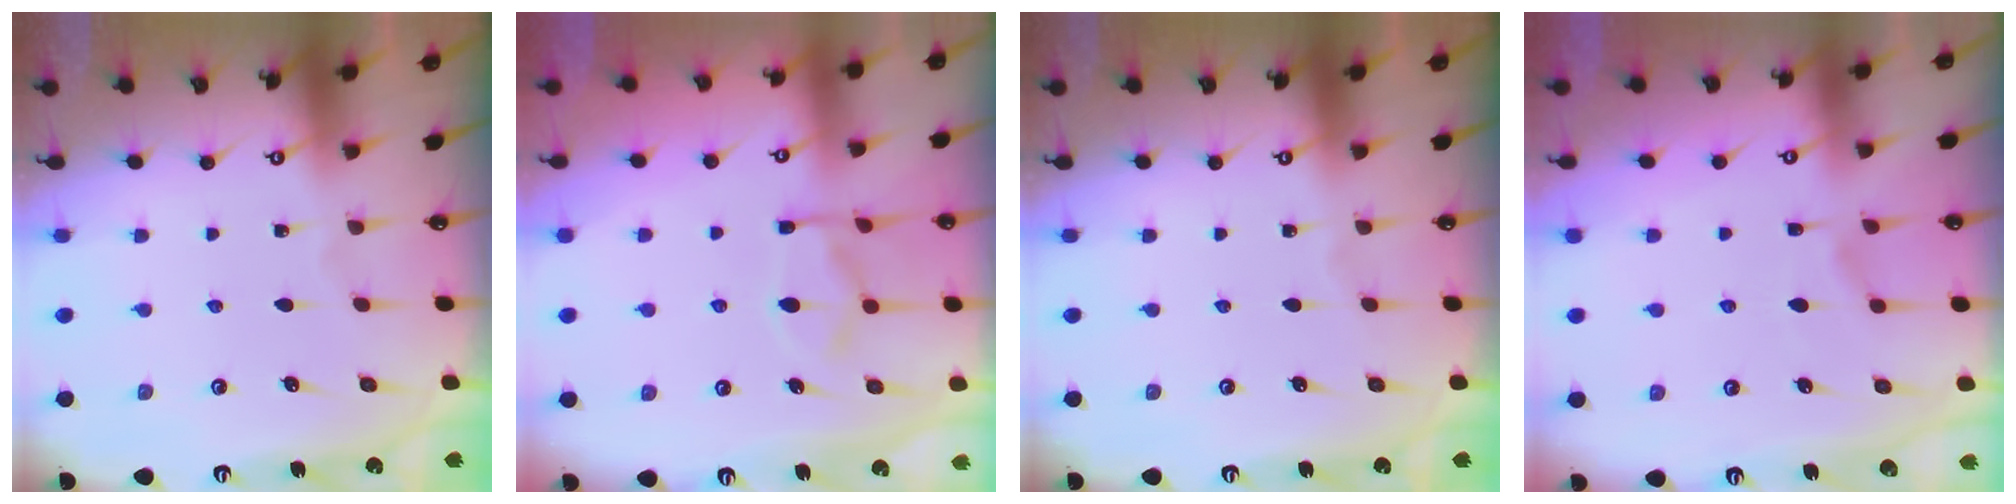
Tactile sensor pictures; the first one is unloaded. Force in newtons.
{"total": 7.3, "press": 7.1, "slide": 1.6}
{"total": 0.0}
{"total": 2.2, "press": 1.9, "slide": 1.1}